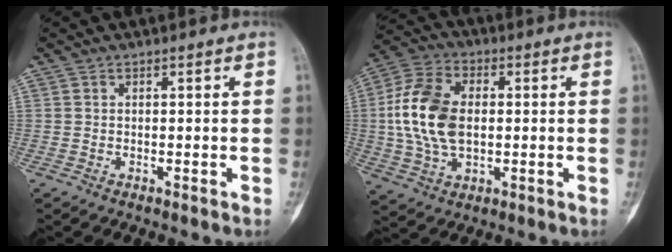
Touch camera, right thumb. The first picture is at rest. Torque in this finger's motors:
{"motor_torque": [1.79, 1.72, 0.99, -1.25, 0.25]}